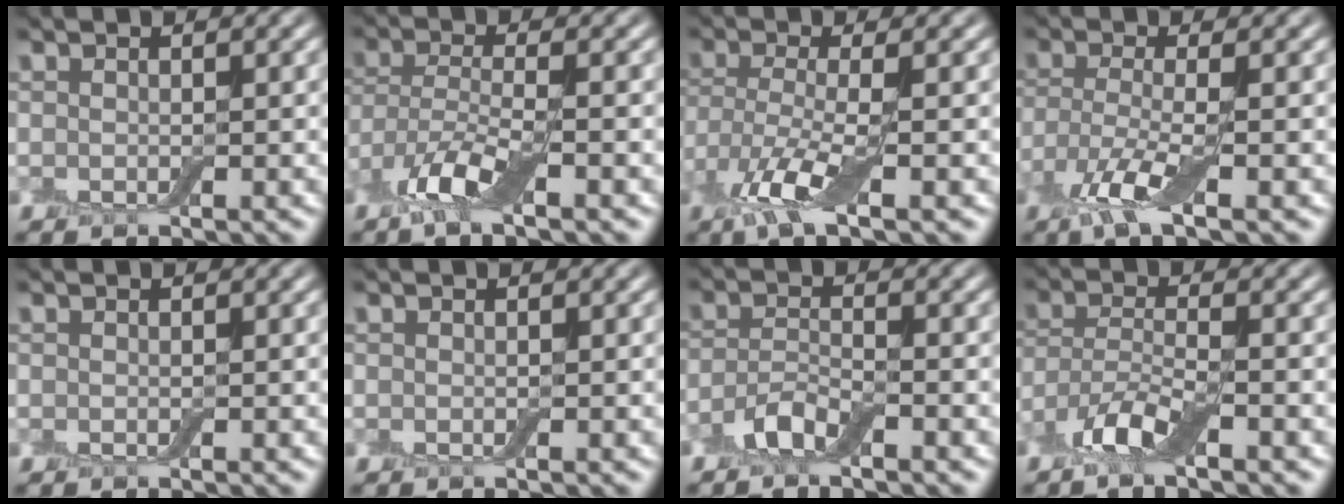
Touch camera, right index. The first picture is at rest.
{"total": 3.8, "force": [-2.3, 1.2, 2.9], "torque": [-0.064, -0.002, -0.053]}
{"total": 4.0, "force": [-1.8, 1.1, 3.4], "torque": [-0.081, -0.007, -0.037]}
{"total": 3.7, "force": [-1.8, 0.8, 3.1], "torque": [-0.071, -0.007, -0.039]}
{"total": 0.0}
{"total": 0.0}
{"total": 2.5, "force": [-2.1, 0.8, 1.2], "torque": [-0.028, 0.005, -0.047]}
{"total": 3.6, "force": [-2.5, 1.0, 2.4], "torque": [-0.049, 0.002, -0.058]}